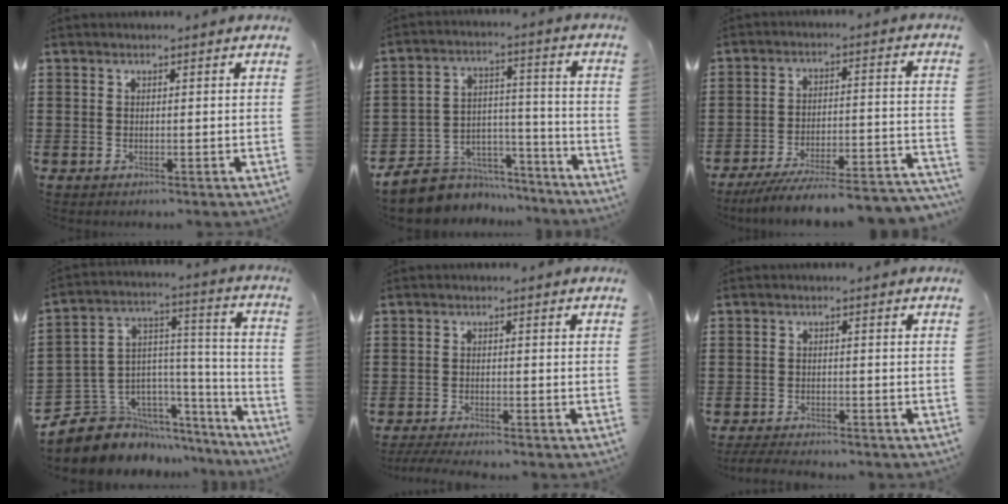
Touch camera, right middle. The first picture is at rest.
{"total": 7.3, "force": [-6.6, 3.1, 1.0], "torque": [-0.040, 0.011, -0.130]}
{"total": 7.4, "force": [-6.7, 0.3, 3.1], "torque": [-0.044, 0.003, -0.128]}
{"total": 8.1, "force": [-6.1, 5.3, 0.2], "torque": [-0.033, -0.007, -0.116]}
{"total": 2.2, "force": [-2.0, 0.0, 0.8], "torque": [-0.020, -0.002, -0.042]}
{"total": 2.4, "force": [-2.3, 0.2, 0.5], "torque": [-0.018, -0.003, -0.050]}